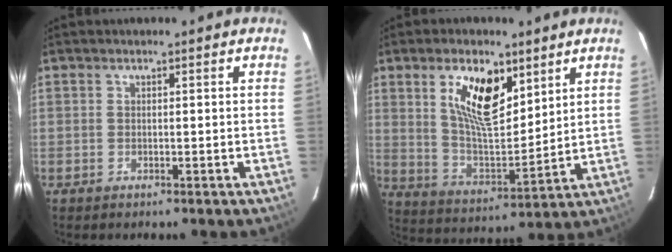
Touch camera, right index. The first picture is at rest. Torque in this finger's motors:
{"motor_torque": [1.44, 0.70, 0.38, 0.14]}